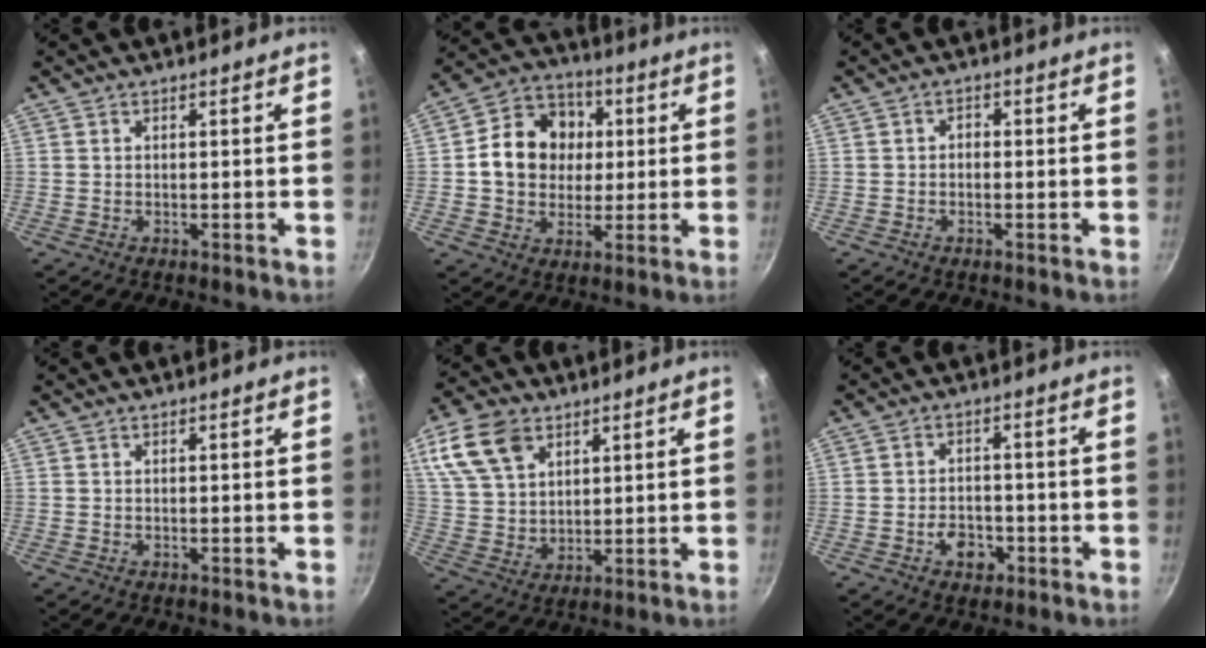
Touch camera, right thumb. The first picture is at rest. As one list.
[{"total": 14.2, "force": [1.6, 11.9, 7.5], "torque": [-0.096, 0.018, 0.019]}, {"total": 1.5, "force": [-0.4, 1.2, 0.8], "torque": [-0.013, 0.009, -0.009]}, {"total": 0.0}, {"total": 13.0, "force": [6.5, 8.7, 7.2], "torque": [-0.125, -0.014, 0.131]}, {"total": 5.0, "force": [-2.2, 3.4, 2.9], "torque": [-0.028, 0.016, -0.036]}]